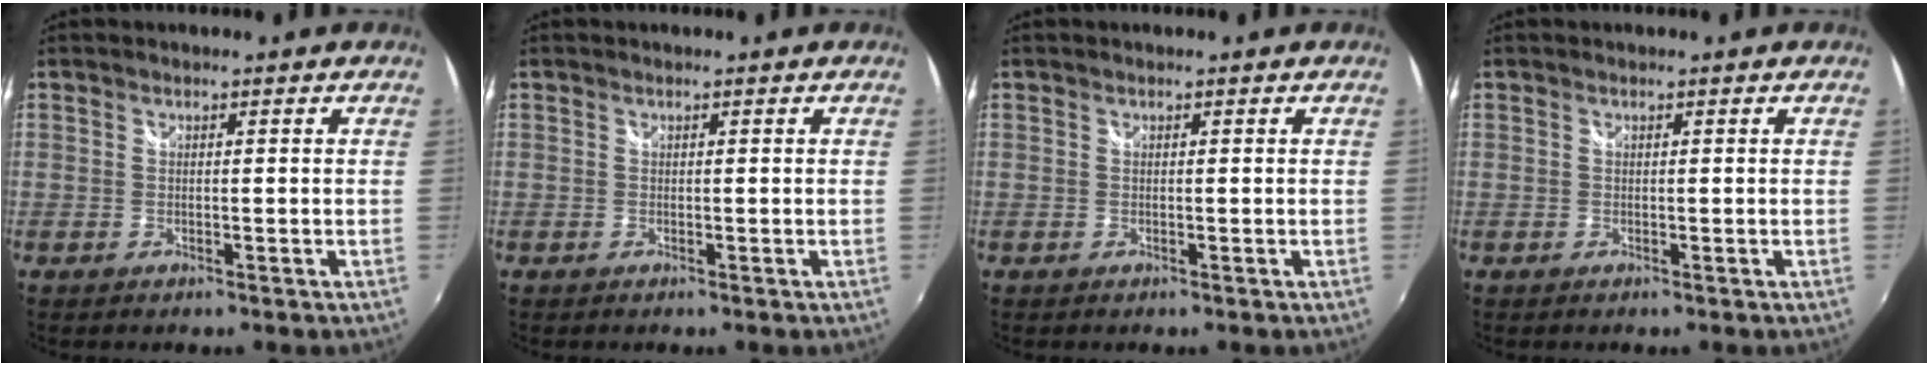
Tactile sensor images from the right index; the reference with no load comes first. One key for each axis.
{"total": 0.0}
{"total": 0.0}
{"total": 0.0}